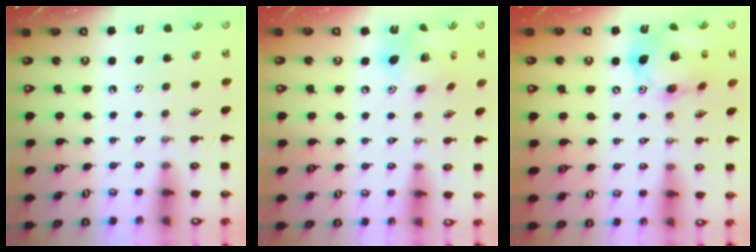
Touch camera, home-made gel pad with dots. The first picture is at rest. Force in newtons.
{"total": 14.0, "press": 14.0, "slide": 1.3}
{"total": 16.5, "press": 16.4, "slide": 2.0}